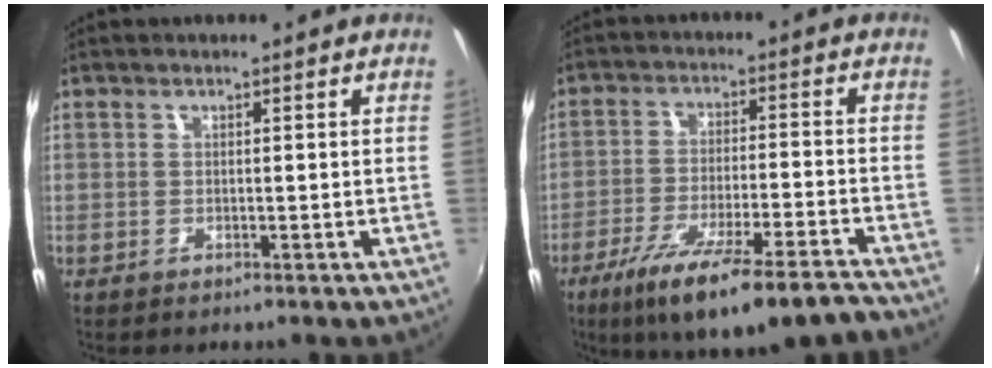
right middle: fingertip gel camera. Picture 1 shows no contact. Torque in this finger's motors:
{"motor_torque": [1.12, -1.02, 0.26, 0.11]}